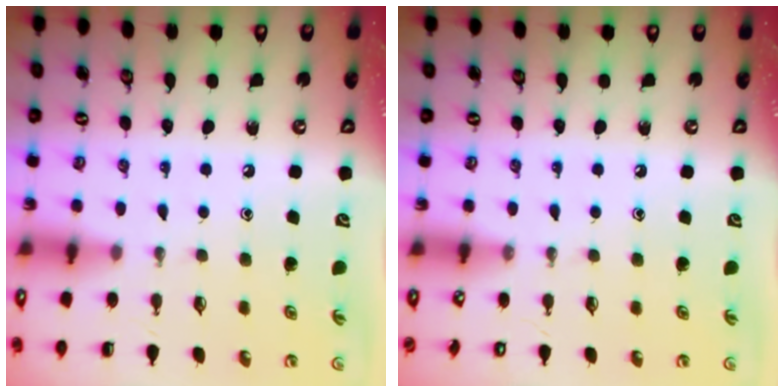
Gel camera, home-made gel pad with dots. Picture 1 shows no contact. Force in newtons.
{"total": 0.0}